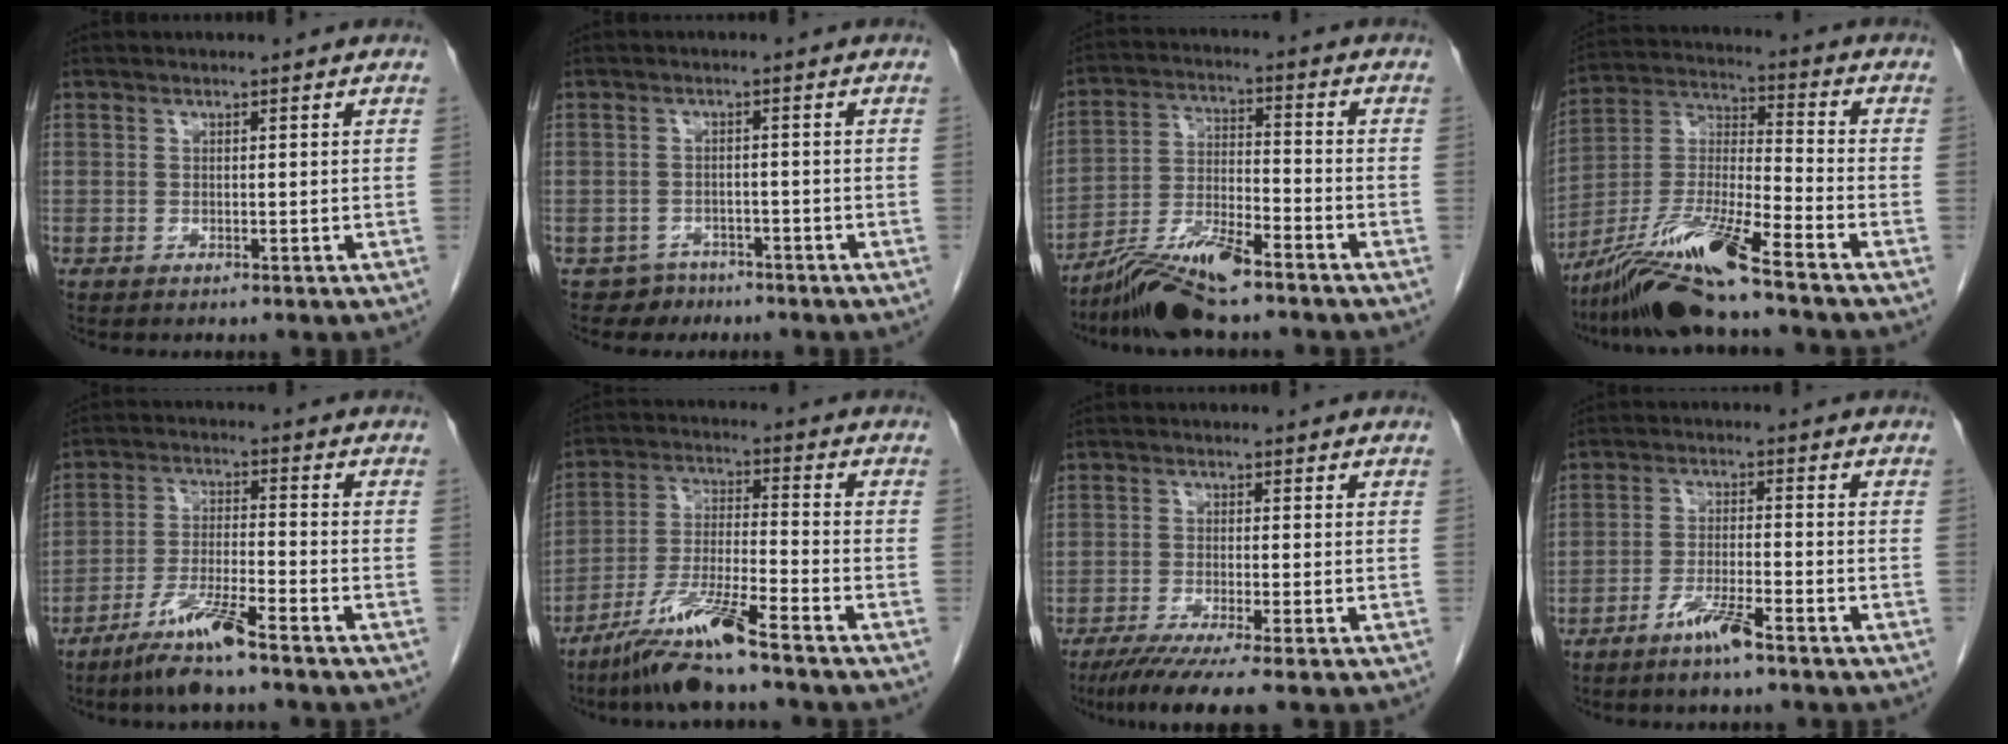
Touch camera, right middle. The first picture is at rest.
{"total": 2.9, "force": [-2.1, 2.0, -0.6], "torque": [0.005, 0.010, -0.030]}
{"total": 9.9, "force": [-8.0, 1.2, 5.7], "torque": [-0.111, -0.008, -0.147]}
{"total": 14.0, "force": [-10.6, 0.0, 9.2], "torque": [-0.185, -0.015, -0.198]}
{"total": 8.5, "force": [-6.1, 0.2, 5.9], "torque": [-0.116, -0.020, -0.119]}
{"total": 11.0, "force": [-8.2, -0.2, 7.3], "torque": [-0.147, -0.026, -0.156]}
{"total": 6.8, "force": [-5.1, -0.7, 4.5], "torque": [-0.068, -0.020, -0.085]}
{"total": 5.3, "force": [-3.7, 0.2, 3.7], "torque": [-0.073, -0.005, -0.071]}